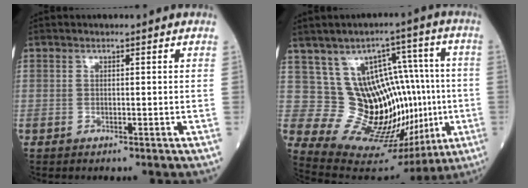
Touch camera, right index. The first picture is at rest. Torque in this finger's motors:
{"motor_torque": [1.04, 0.65, 0.22, 0.05]}